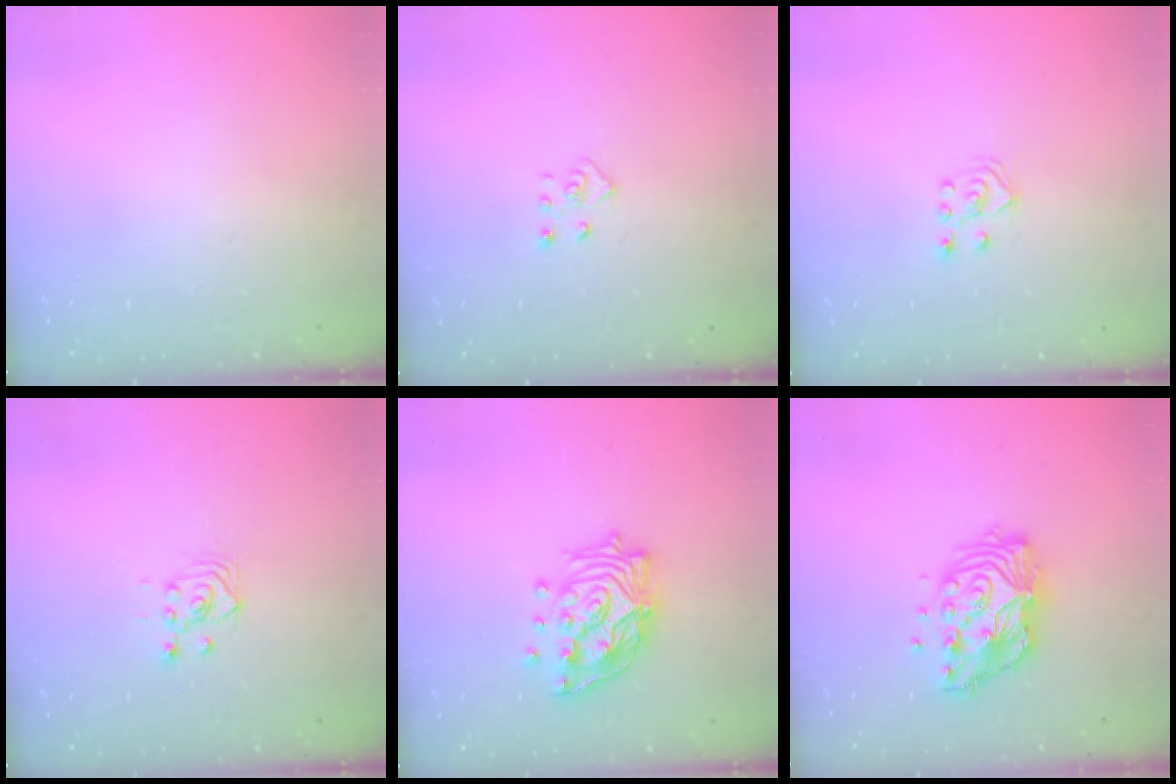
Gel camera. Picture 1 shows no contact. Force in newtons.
{"total": 4.5, "press": 4.5, "slide": 0.4}
{"total": 3.9, "press": 3.8, "slide": 0.7}
{"total": 2.9, "press": 2.9, "slide": 0.6}
{"total": 15.2, "press": 15.1, "slide": 1.7}
{"total": 13.0, "press": 13.0, "slide": 1.1}